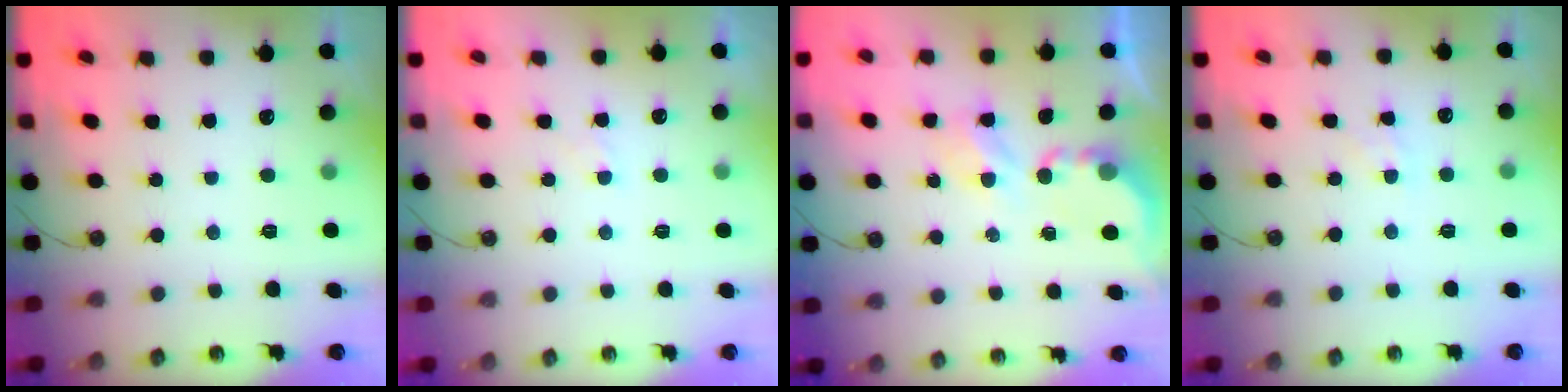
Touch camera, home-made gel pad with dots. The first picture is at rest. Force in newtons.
{"total": 1.9, "press": 1.9, "slide": 0.4}
{"total": 3.9, "press": 3.9, "slide": 0.1}
{"total": 3.0, "press": 3.0, "slide": 0.4}